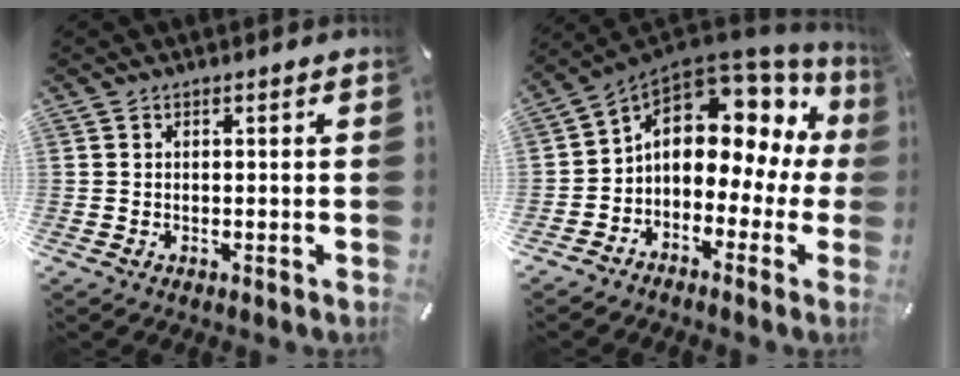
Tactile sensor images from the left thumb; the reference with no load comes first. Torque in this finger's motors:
{"motor_torque": [0.98, 1.57, 0.97, -0.42, 0.40]}